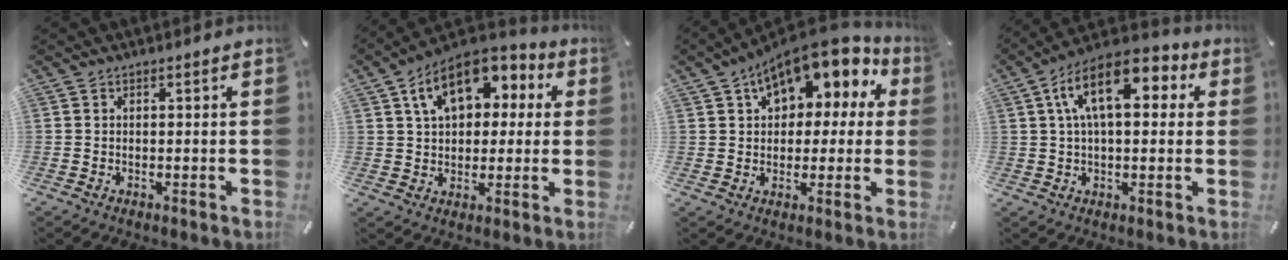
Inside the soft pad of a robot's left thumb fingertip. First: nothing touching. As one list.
[{"total": 13.1, "force": [5.3, 9.1, 7.8], "torque": [-0.131, -0.006, 0.099]}, {"total": 12.1, "force": [7.4, 7.4, 6.2], "torque": [-0.089, -0.055, 0.128]}, {"total": 14.1, "force": [4.8, 7.0, 11.3], "torque": [-0.199, -0.002, 0.081]}]